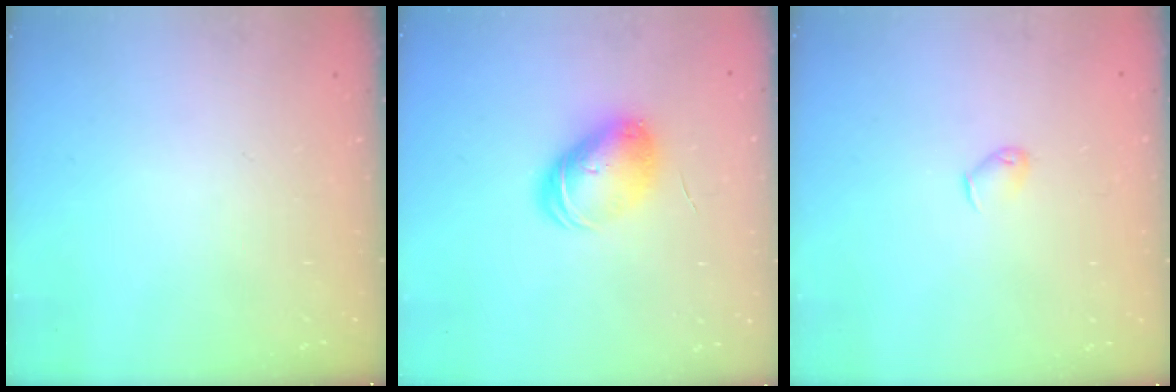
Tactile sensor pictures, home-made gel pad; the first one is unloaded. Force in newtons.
{"total": 9.2, "press": 9.2, "slide": 0.7}
{"total": 4.0, "press": 3.9, "slide": 0.8}